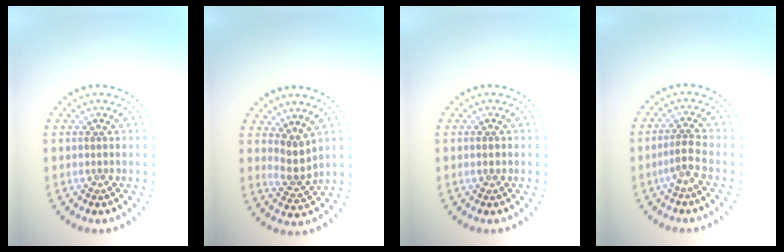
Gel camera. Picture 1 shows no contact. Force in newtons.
{"total": 2.1, "press": 1.5, "slide": 1.4}
{"total": 0.7, "press": 0.7, "slide": 0.1}
{"total": 1.9, "press": 1.3, "slide": 1.4}